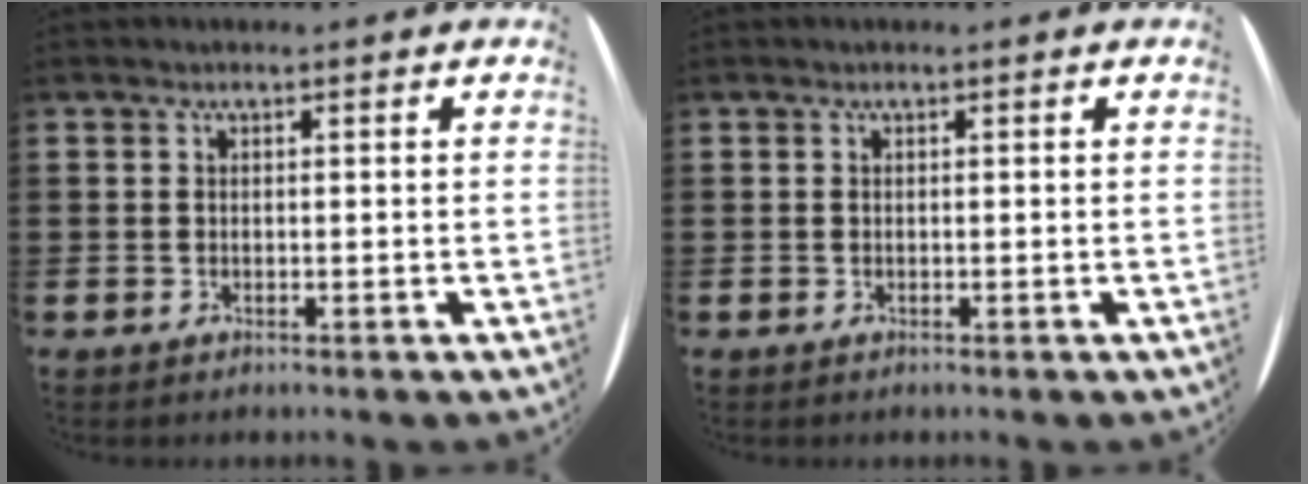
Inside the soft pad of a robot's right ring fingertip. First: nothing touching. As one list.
[{"total": 0.0}]